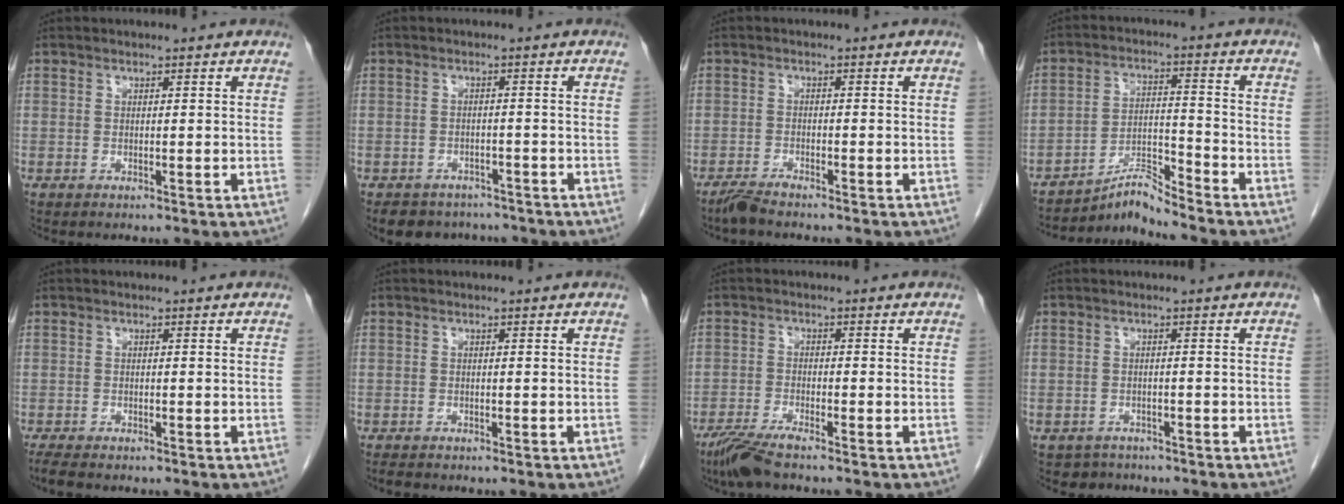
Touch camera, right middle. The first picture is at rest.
{"total": 6.5, "force": [-5.5, 3.3, 0.7], "torque": [-0.004, 0.005, -0.072]}
{"total": 2.8, "force": [-2.5, 0.2, 1.2], "torque": [-0.028, -0.006, -0.045]}
{"total": 5.8, "force": [-5.6, -1.2, 0.6], "torque": [-0.016, 0.003, -0.099]}
{"total": 3.0, "force": [-2.5, 0.6, 1.5], "torque": [-0.031, -0.009, -0.038]}
{"total": 1.2, "force": [-1.1, 0.3, 0.4], "torque": [-0.013, -0.003, -0.016]}
{"total": 5.0, "force": [-3.9, 0.1, 3.0], "torque": [-0.064, -0.016, -0.079]}
{"total": 2.7, "force": [-2.1, 1.4, -0.7], "torque": [0.001, 0.002, -0.034]}